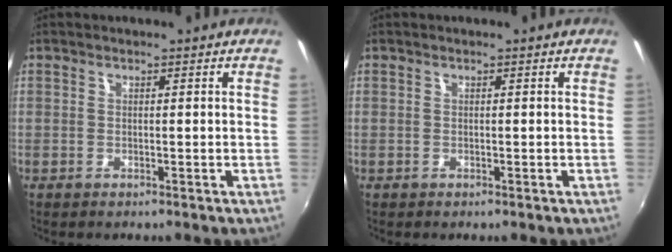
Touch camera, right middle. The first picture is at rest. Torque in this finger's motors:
{"motor_torque": [0.00, 0.00, 0.00, 0.00]}